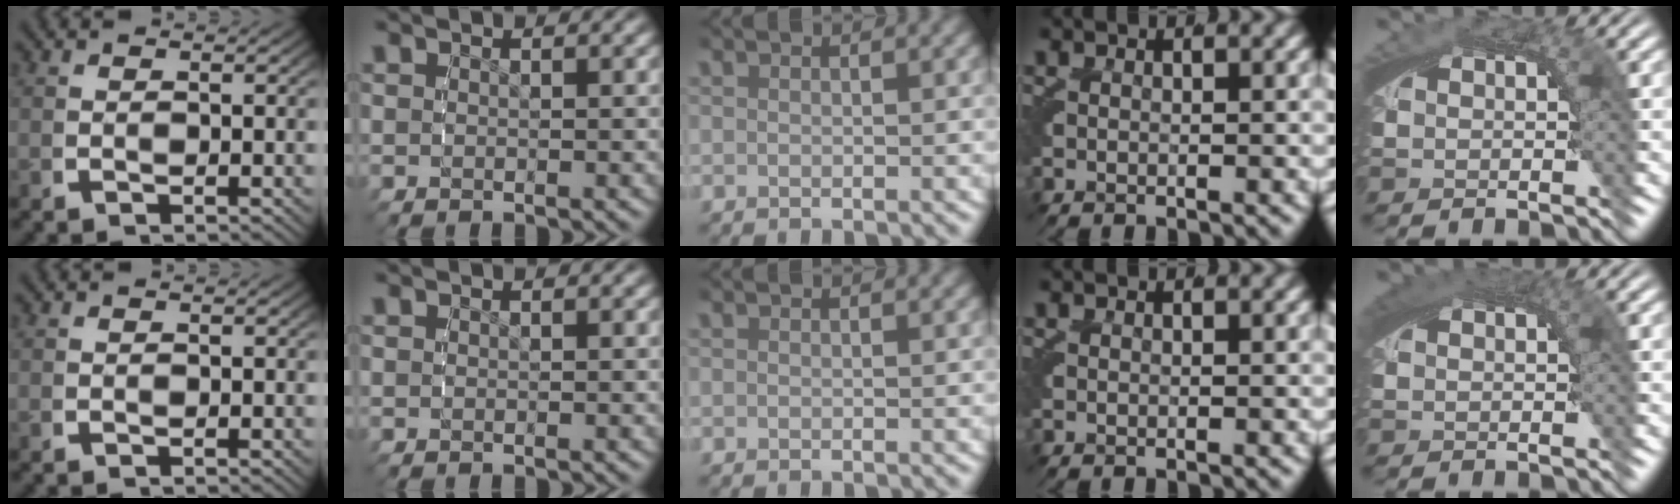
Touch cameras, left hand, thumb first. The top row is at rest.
{"little": {"total": 1.7, "force": [0.7, 0.2, 1.5], "torque": [-0.021, 0.006, 0.013]}}